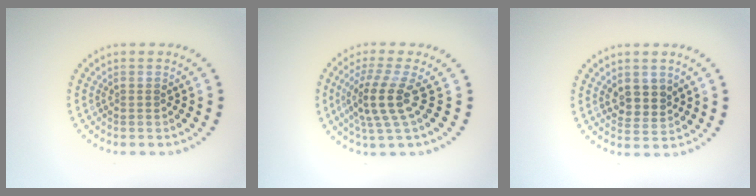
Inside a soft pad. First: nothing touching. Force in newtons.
{"total": 3.8, "press": 2.9, "slide": 2.5}
{"total": 2.5, "press": 2.3, "slide": 1.0}